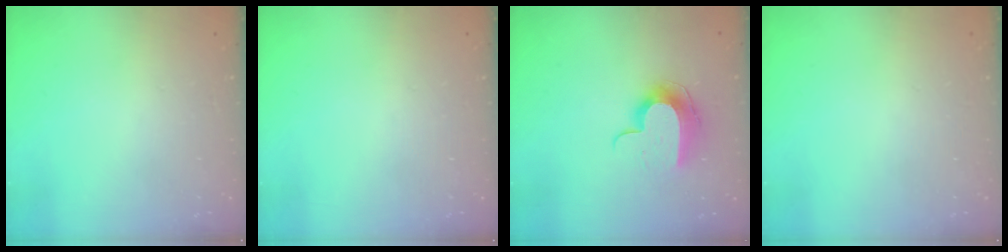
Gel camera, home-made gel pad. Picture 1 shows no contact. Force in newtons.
{"total": 0.0}
{"total": 11.5, "press": 11.4, "slide": 0.9}
{"total": 0.0}